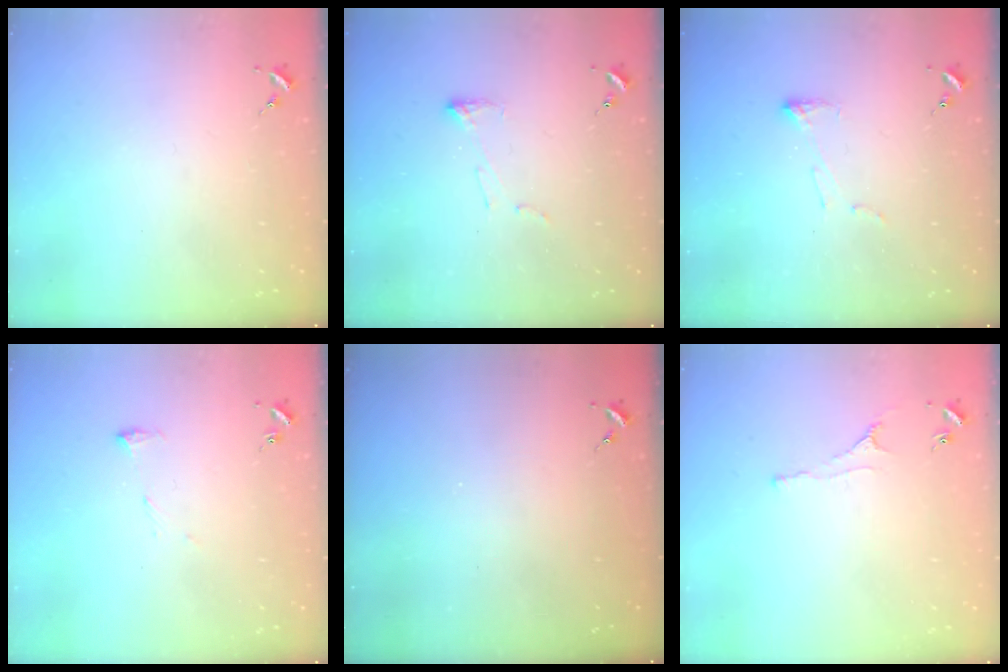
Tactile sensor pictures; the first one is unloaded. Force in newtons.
{"total": 4.1, "press": 4.0, "slide": 0.7}
{"total": 4.1, "press": 4.0, "slide": 0.7}
{"total": 6.5, "press": 6.5, "slide": 0.7}
{"total": 0.0}
{"total": 2.2, "press": 2.1, "slide": 0.4}